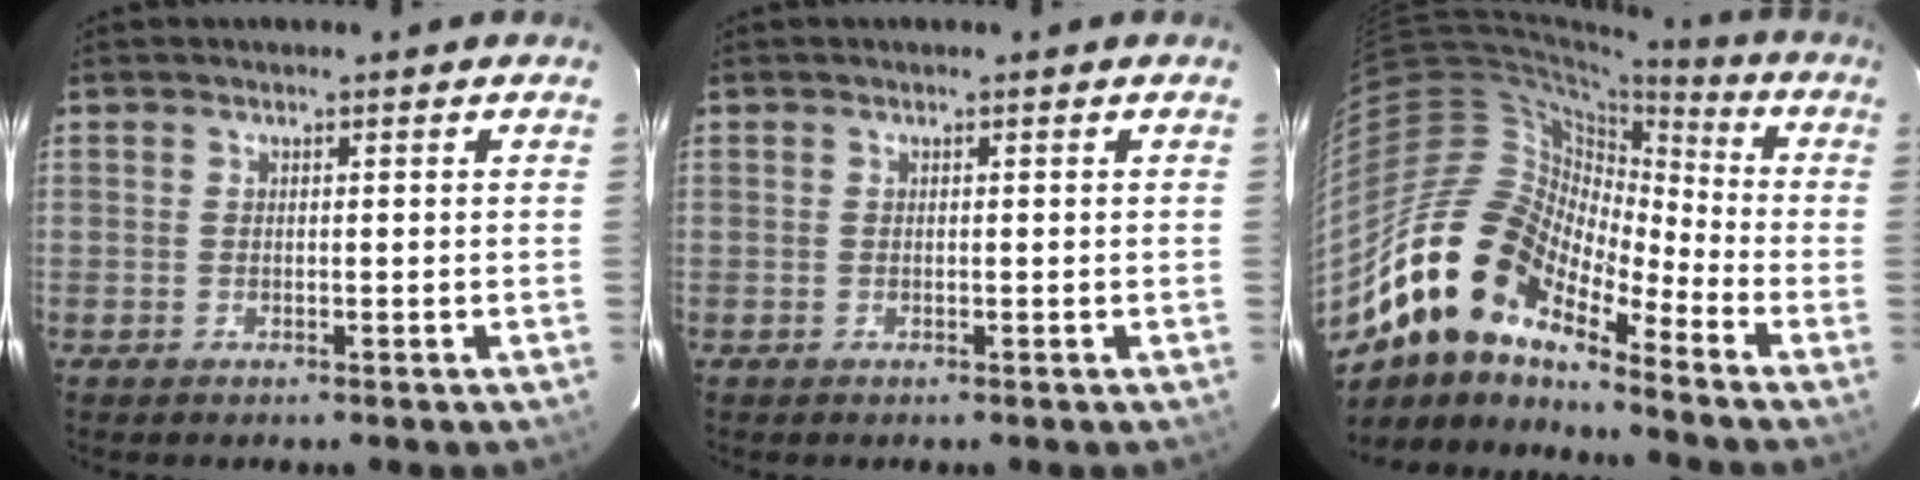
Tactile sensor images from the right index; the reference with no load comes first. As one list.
[{"total": 0.0}, {"total": 17.9, "force": [-12.6, 7.4, 10.3], "torque": [-0.176, -0.004, -0.256]}]